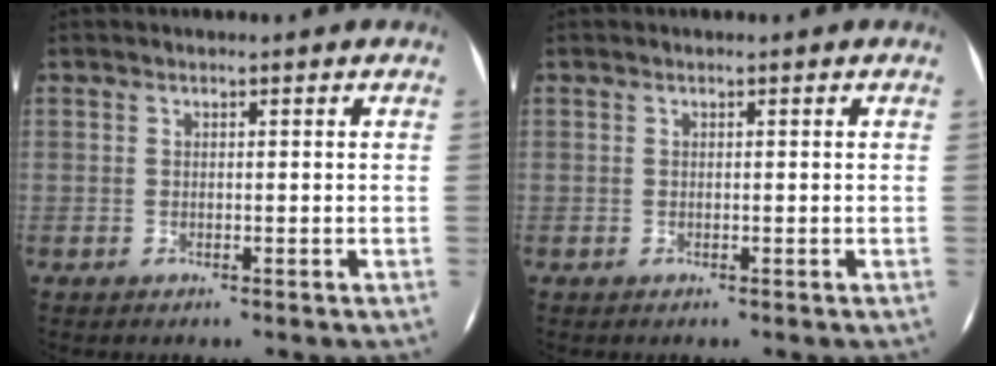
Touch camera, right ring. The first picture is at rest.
{"total": 0.0}